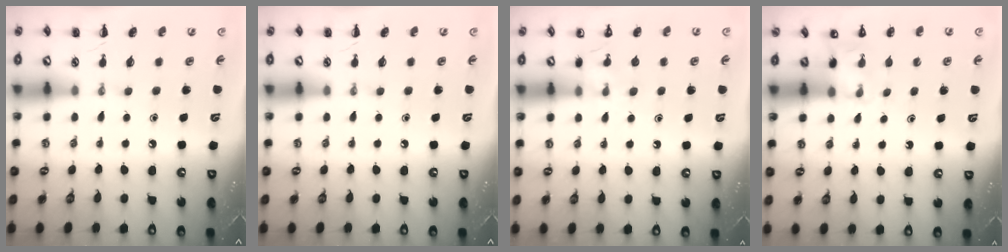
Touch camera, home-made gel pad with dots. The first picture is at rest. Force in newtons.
{"total": 0.0}
{"total": 7.4, "press": 7.3, "slide": 1.5}
{"total": 4.6, "press": 4.4, "slide": 1.4}